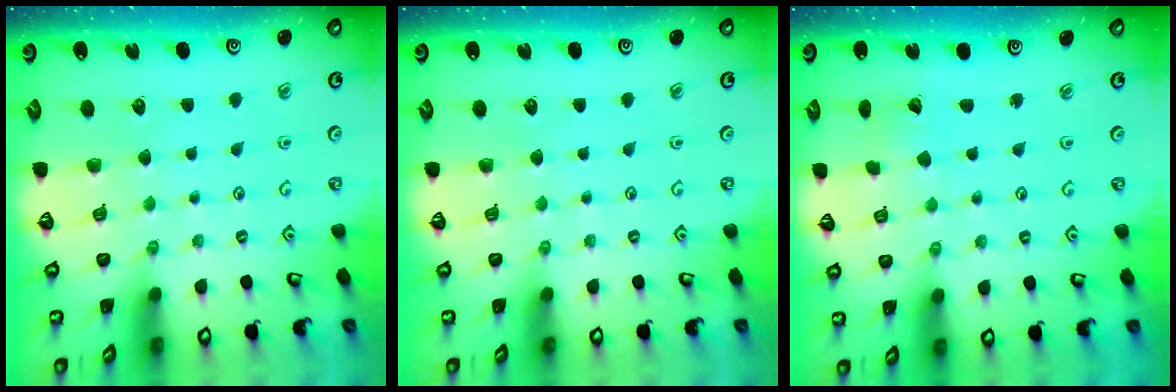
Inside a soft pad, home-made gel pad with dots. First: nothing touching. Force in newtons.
{"total": 0.0}
{"total": 1.4, "press": 1.4, "slide": 0.1}